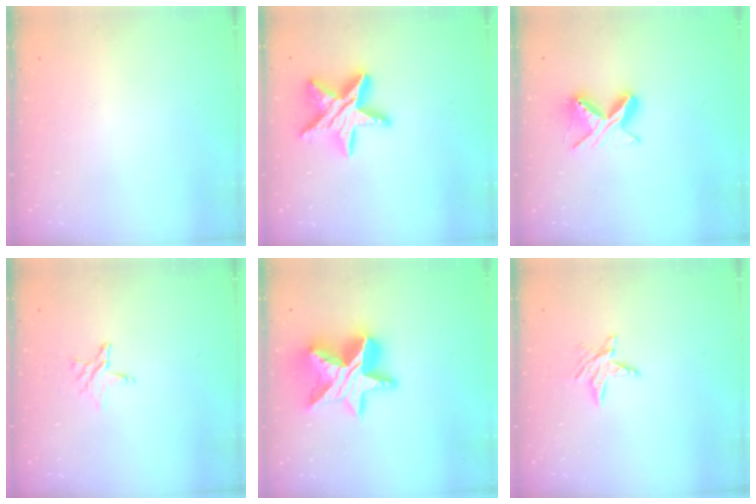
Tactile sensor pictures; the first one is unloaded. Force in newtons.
{"total": 17.1, "press": 17.1, "slide": 1.7}
{"total": 8.1, "press": 8.1, "slide": 0.6}
{"total": 5.6, "press": 5.5, "slide": 0.5}
{"total": 18.7, "press": 18.7, "slide": 1.2}
{"total": 5.6, "press": 5.6, "slide": 0.4}